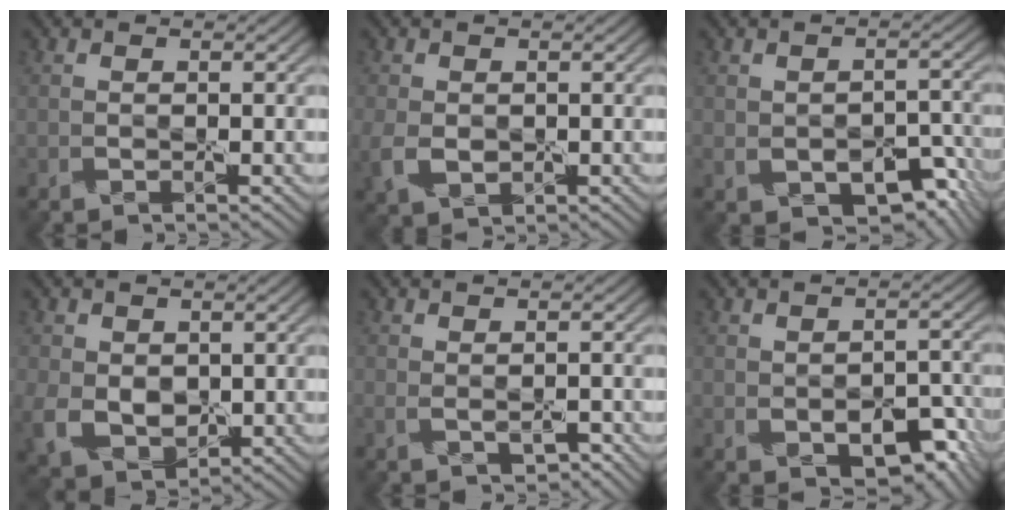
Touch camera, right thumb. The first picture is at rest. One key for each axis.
{"total": 4.0, "fx": -0.6, "fy": 3.1, "fz": 2.5, "tx": -0.073, "ty": -0.013, "tz": -0.012}
{"total": 7.3, "fx": -3.3, "fy": 4.4, "fz": 4.9, "tx": -0.083, "ty": -0.025, "tz": -0.033}
{"total": 6.8, "fx": -0.2, "fy": 5.2, "fz": 4.3, "tx": -0.115, "ty": -0.018, "tz": -0.001}
{"total": 1.8, "fx": -0.6, "fy": 1.0, "fz": 1.4, "tx": -0.031, "ty": -0.013, "tz": -0.005}
{"total": 6.4, "fx": -2.5, "fy": 3.8, "fz": 4.6, "tx": -0.072, "ty": -0.013, "tz": -0.028}